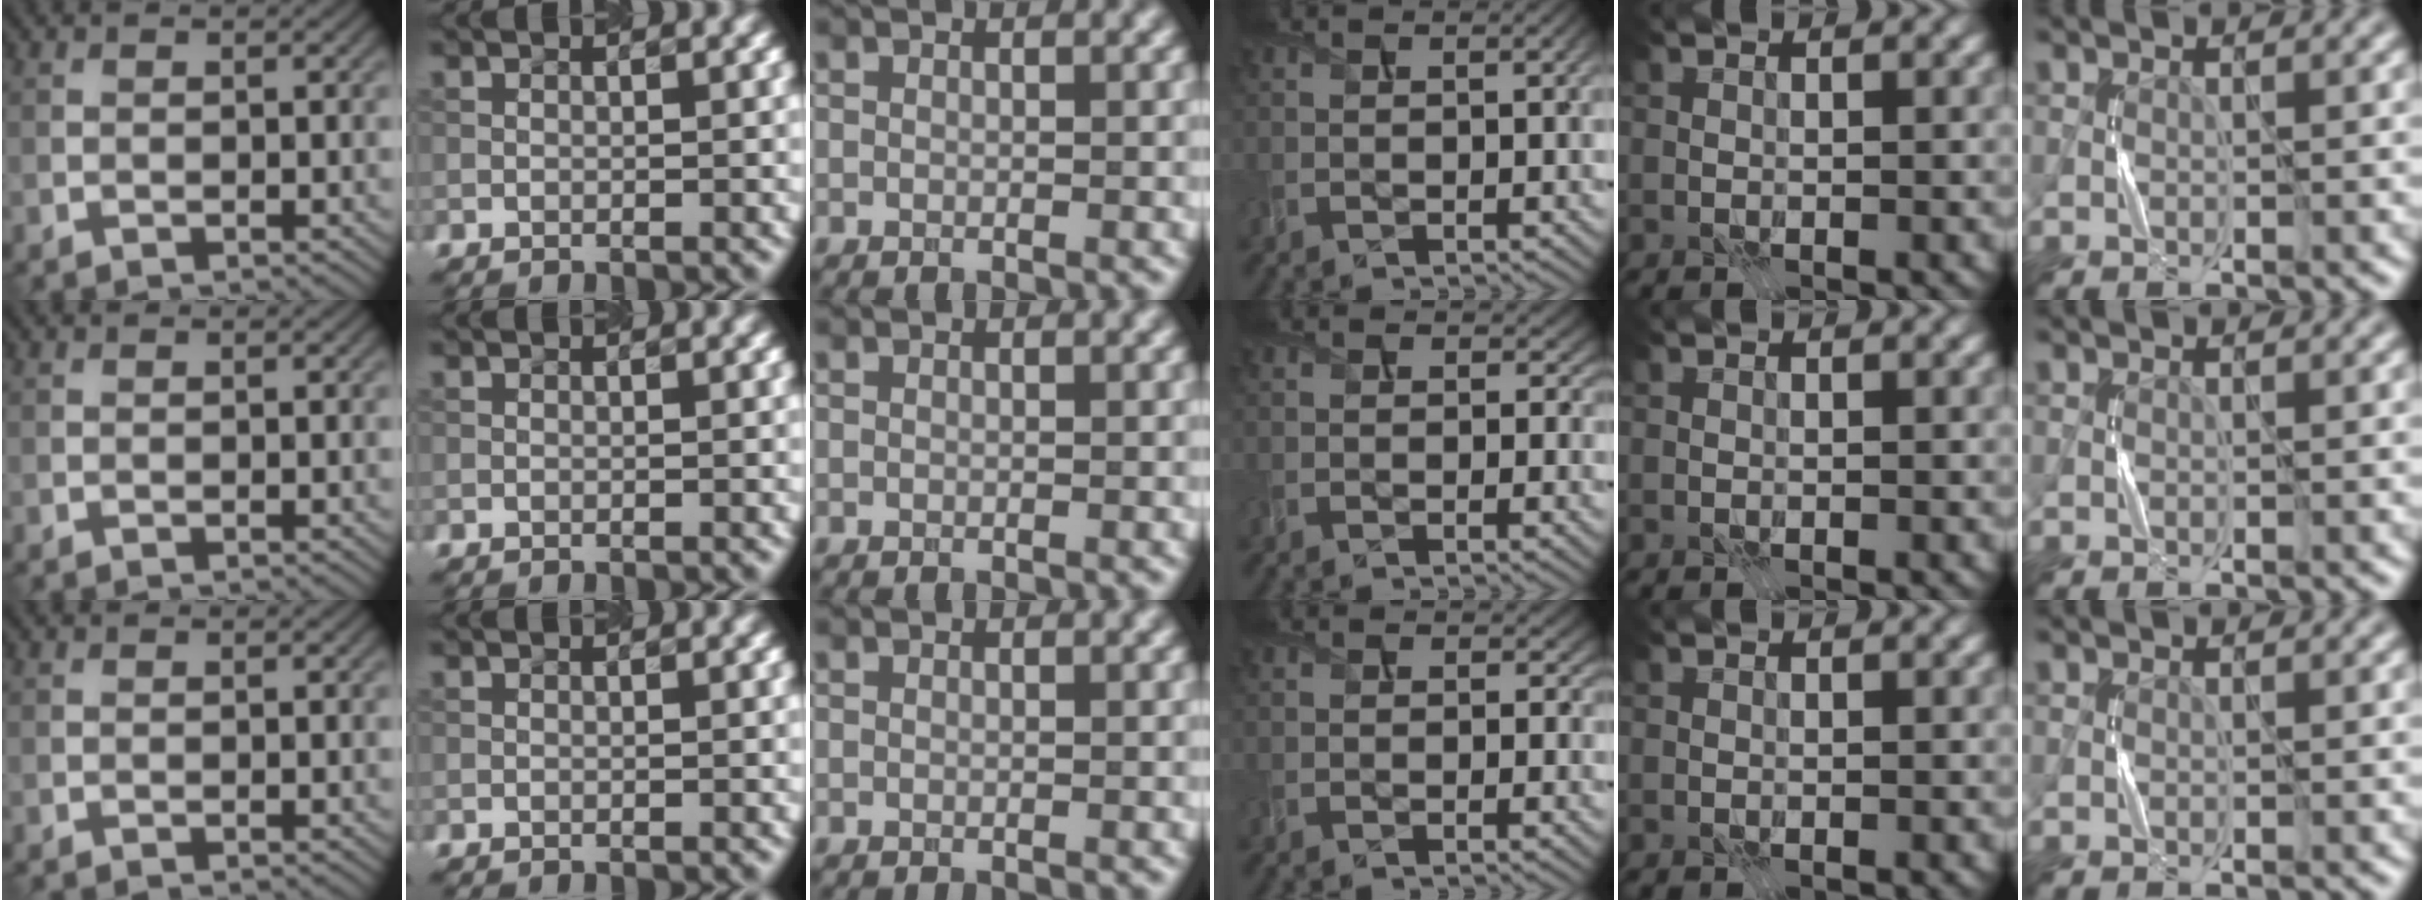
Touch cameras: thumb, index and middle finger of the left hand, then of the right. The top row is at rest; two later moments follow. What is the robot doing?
{"motion": "press", "object": "syringe"}